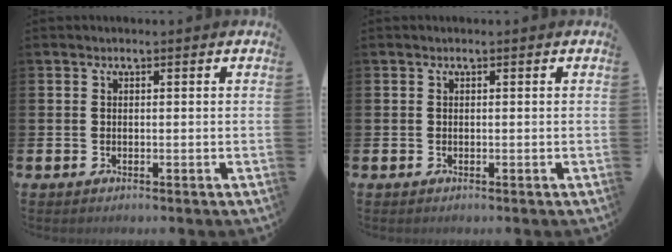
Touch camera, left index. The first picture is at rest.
{"total": 0.0}